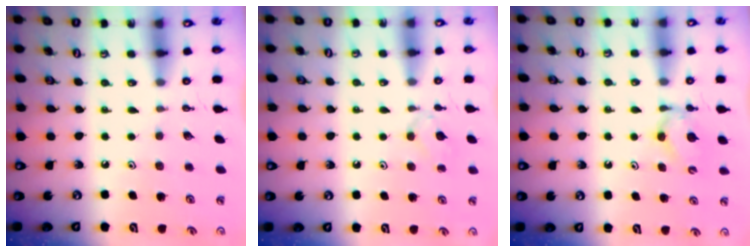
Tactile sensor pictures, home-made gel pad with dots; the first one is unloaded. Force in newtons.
{"total": 2.9, "press": 2.8, "slide": 0.6}
{"total": 4.8, "press": 4.7, "slide": 0.8}